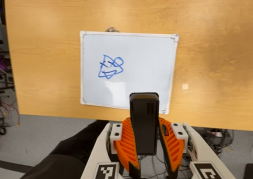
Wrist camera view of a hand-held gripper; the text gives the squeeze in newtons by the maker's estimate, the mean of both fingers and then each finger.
{"total": 6.8, "left": 5.1, "right": 8.5}